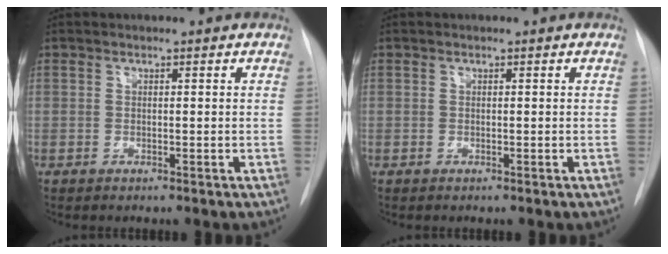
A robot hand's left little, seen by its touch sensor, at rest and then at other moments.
{"total": 0.0}